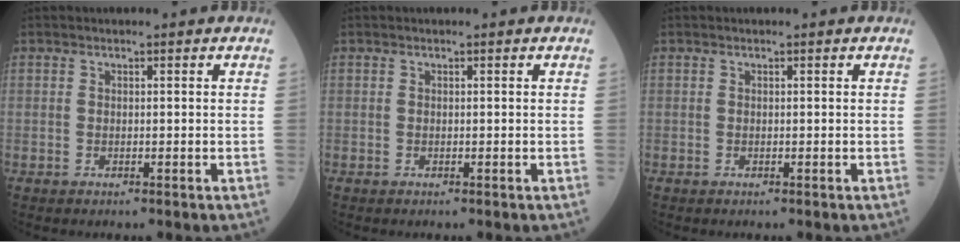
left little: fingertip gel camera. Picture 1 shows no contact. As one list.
[{"total": 0.0}, {"total": 0.0}]